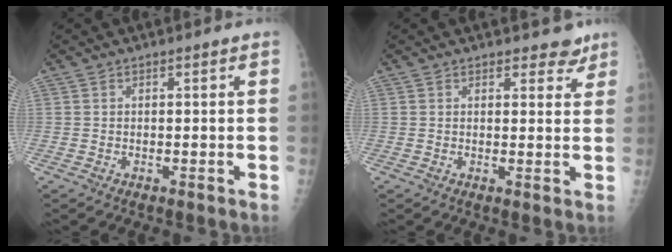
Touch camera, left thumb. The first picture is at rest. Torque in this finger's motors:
{"motor_torque": [-0.20, -0.07, -0.26, -0.04, 0.02]}